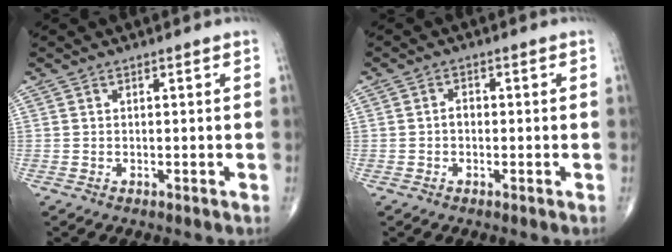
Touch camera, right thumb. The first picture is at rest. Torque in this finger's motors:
{"motor_torque": [0.31, 0.27, 0.47, -0.18, 0.00]}